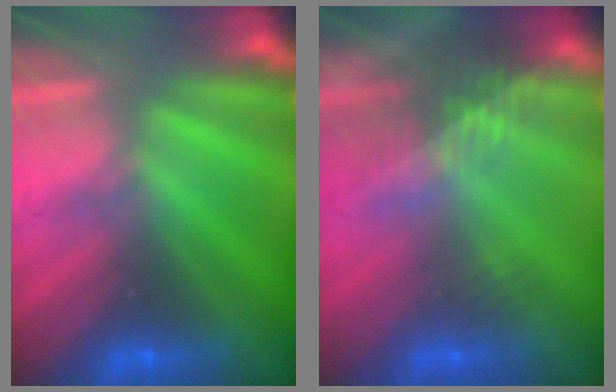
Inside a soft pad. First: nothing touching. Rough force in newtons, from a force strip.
{"total": 2.4}